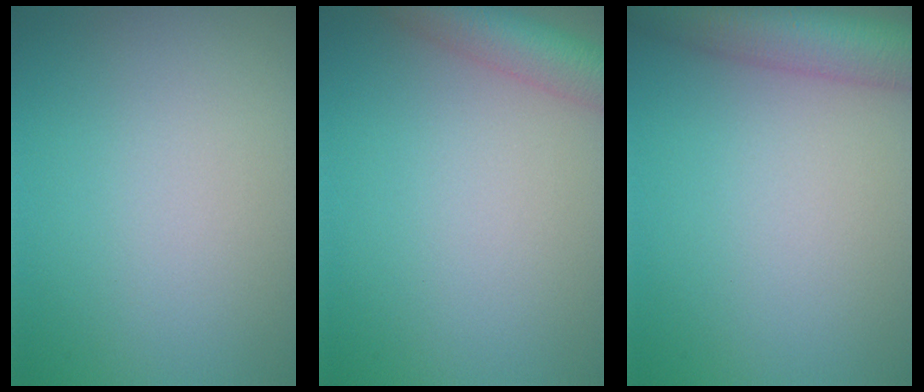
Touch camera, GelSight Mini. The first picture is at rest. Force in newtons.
{"total": 4.9, "press": 4.9, "slide": 0.2}
{"total": 6.5, "press": 6.5, "slide": 0.3}